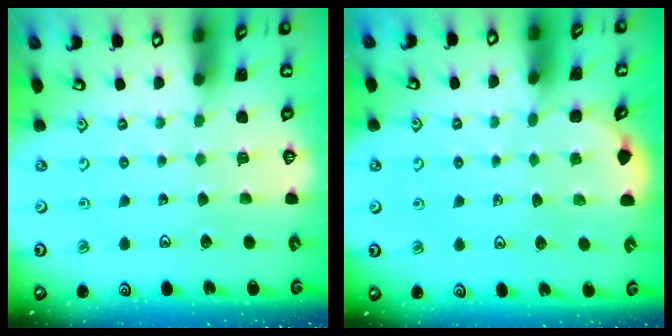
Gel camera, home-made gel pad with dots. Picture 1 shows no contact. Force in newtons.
{"total": 1.7, "press": 1.6, "slide": 0.1}